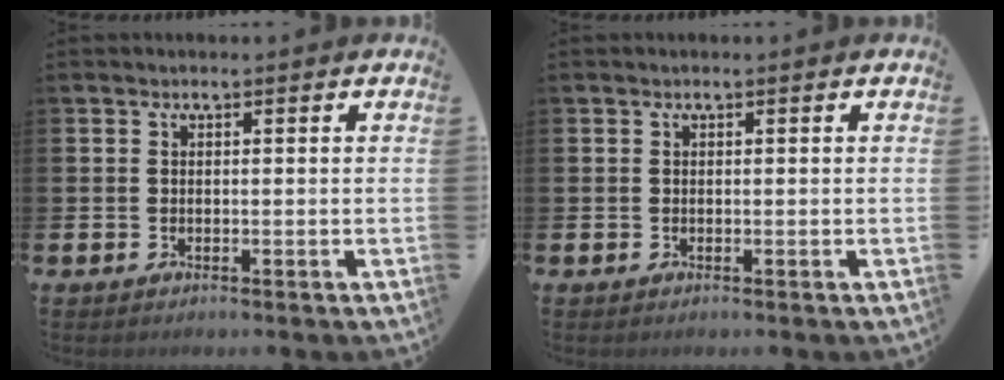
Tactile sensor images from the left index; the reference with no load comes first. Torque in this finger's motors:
{"motor_torque": [0.00, 0.00, 0.00, 0.00]}